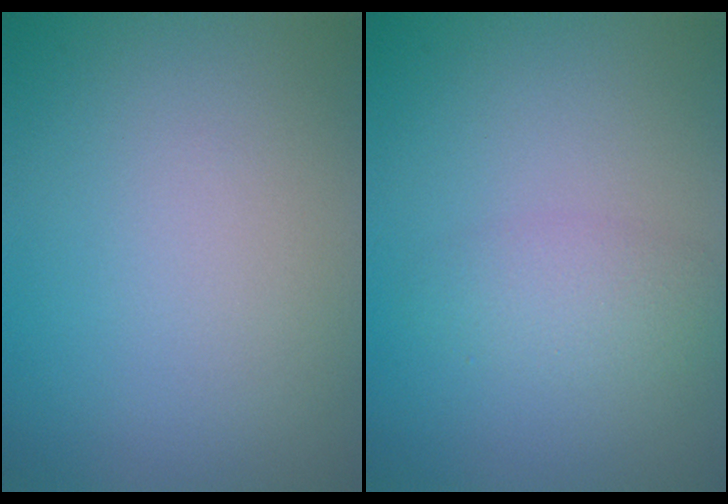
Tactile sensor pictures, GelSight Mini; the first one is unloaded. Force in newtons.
{"total": 2.1, "press": 2.1, "slide": 0.0}